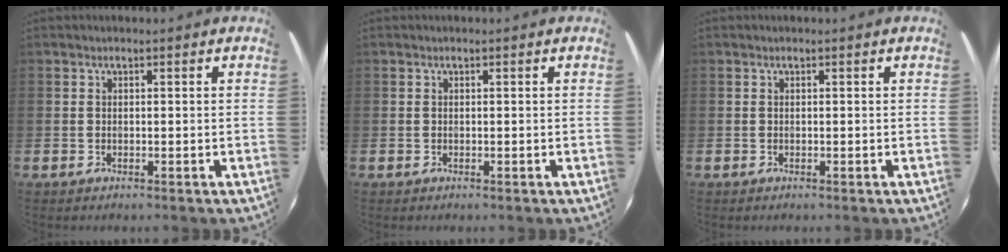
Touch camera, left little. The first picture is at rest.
{"total": 0.0}
{"total": 0.0}